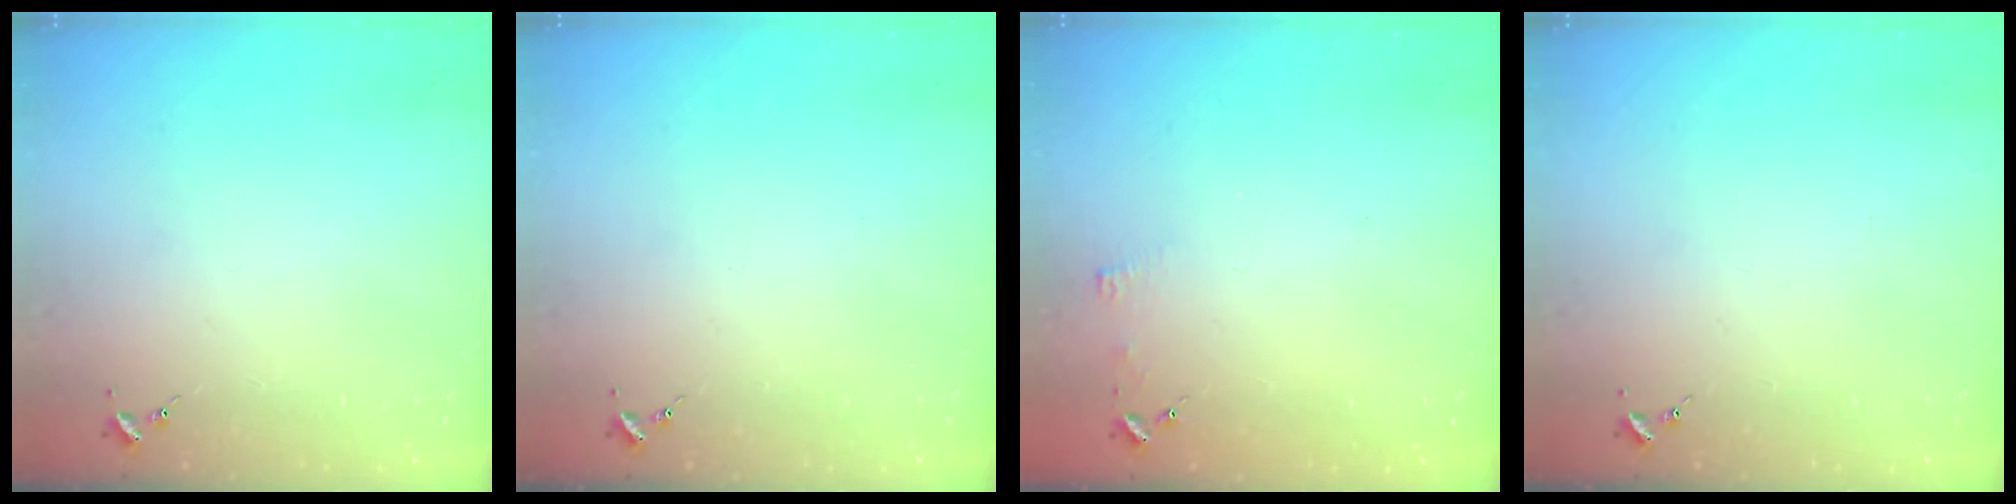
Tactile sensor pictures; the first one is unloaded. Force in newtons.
{"total": 0.0}
{"total": 3.4, "press": 3.3, "slide": 0.3}
{"total": 0.0}